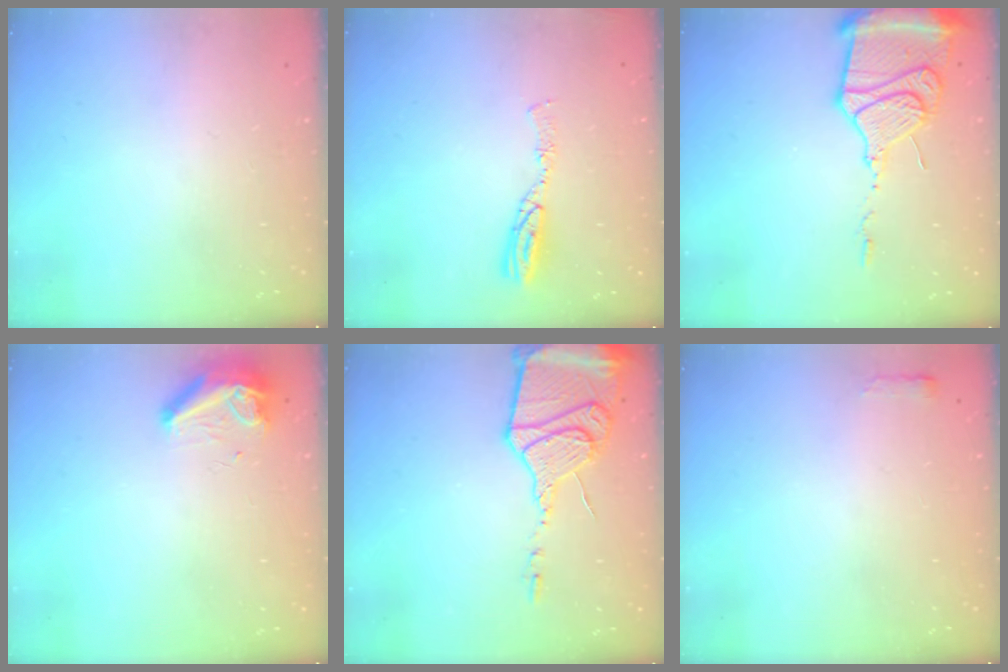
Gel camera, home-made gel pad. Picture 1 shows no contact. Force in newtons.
{"total": 6.6, "press": 6.5, "slide": 0.7}
{"total": 16.9, "press": 16.8, "slide": 1.8}
{"total": 8.3, "press": 8.3, "slide": 0.9}
{"total": 16.9, "press": 16.8, "slide": 1.6}
{"total": 2.4, "press": 2.4, "slide": 0.4}